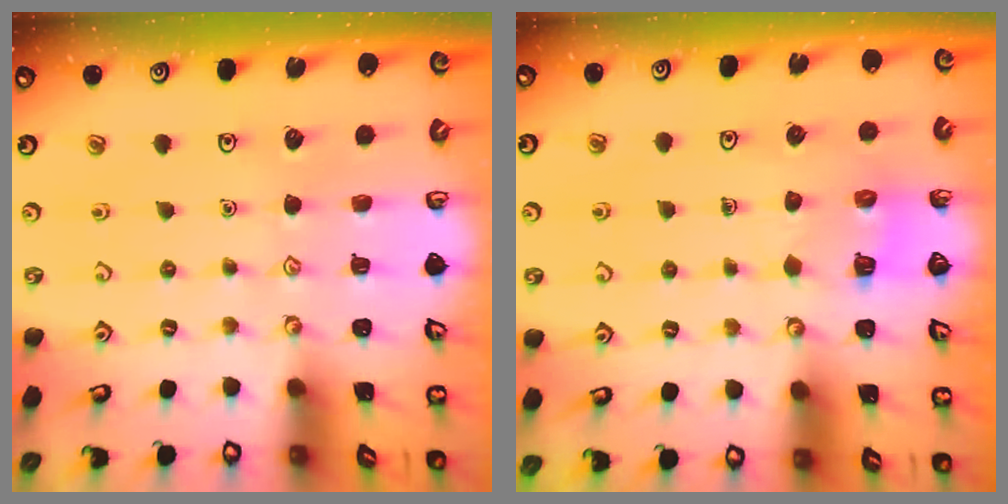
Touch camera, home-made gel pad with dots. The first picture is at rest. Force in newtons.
{"total": 2.5, "press": 2.5, "slide": 0.1}